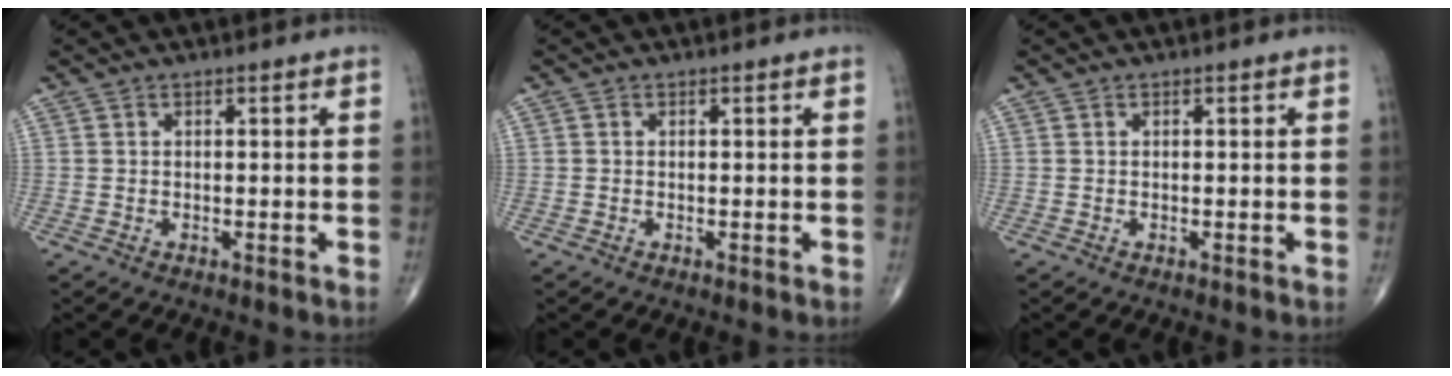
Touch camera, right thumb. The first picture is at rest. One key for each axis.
{"total": 0.0}
{"total": 0.0}